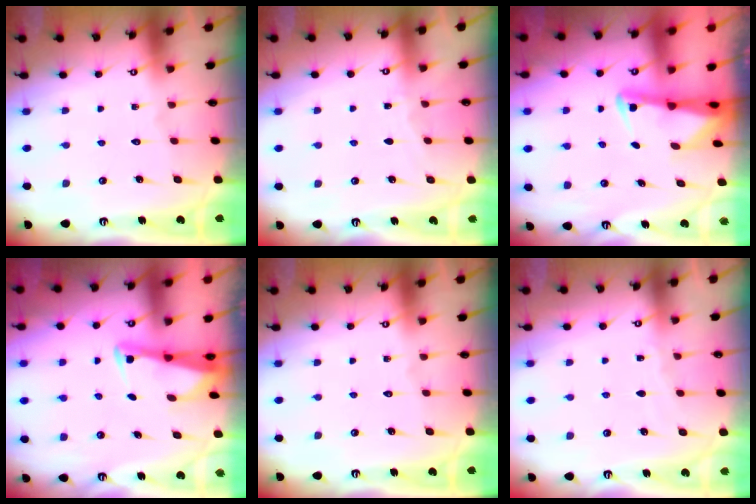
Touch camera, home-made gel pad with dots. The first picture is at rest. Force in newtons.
{"total": 2.9, "press": 2.8, "slide": 0.3}
{"total": 2.4, "press": 2.3, "slide": 0.6}
{"total": 2.7, "press": 2.7, "slide": 0.3}
{"total": 0.0}
{"total": 2.5, "press": 2.5, "slide": 0.4}